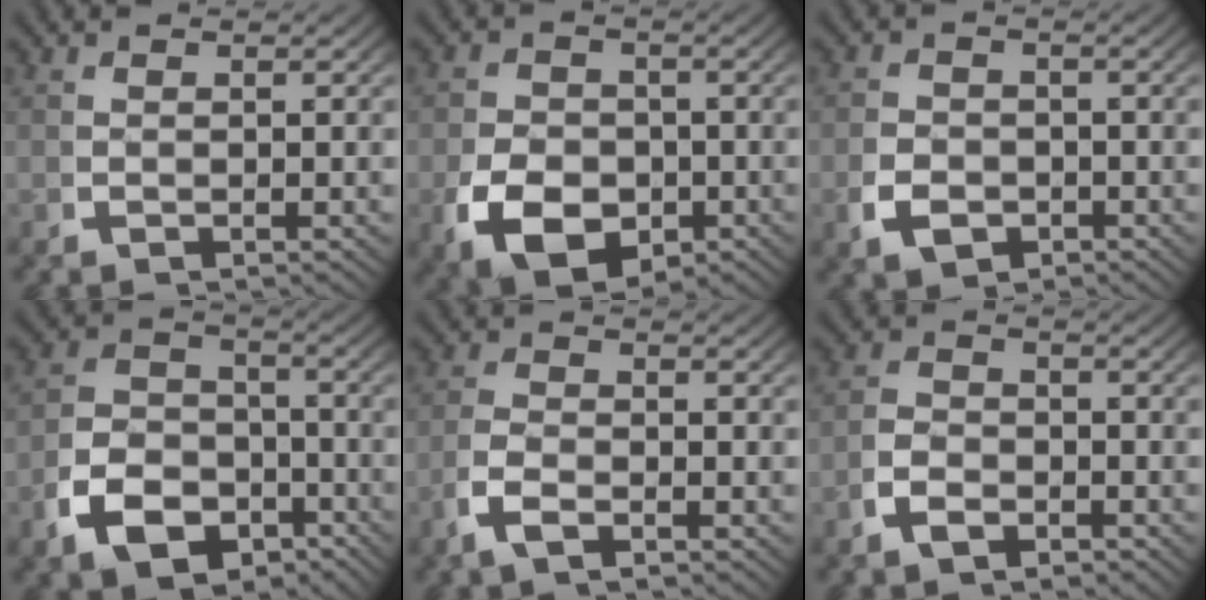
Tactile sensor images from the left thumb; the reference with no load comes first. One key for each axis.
{"total": 7.6, "fx": -2.4, "fy": 5.4, "fz": 4.7, "tx": -0.093, "ty": -0.034, "tz": -0.027}
{"total": 3.4, "fx": -1.6, "fy": 2.5, "fz": 1.8, "tx": -0.034, "ty": -0.013, "tz": -0.022}
{"total": 9.0, "fx": -3.7, "fy": 6.8, "fz": 4.6, "tx": -0.077, "ty": -0.032, "tz": -0.056}
{"total": 2.6, "fx": -1.2, "fy": 1.3, "fz": 1.8, "tx": -0.053, "ty": -0.006, "tz": -0.025}
{"total": 2.6, "fx": -1.5, "fy": 1.6, "fz": 1.3, "tx": -0.029, "ty": -0.009, "tz": -0.027}